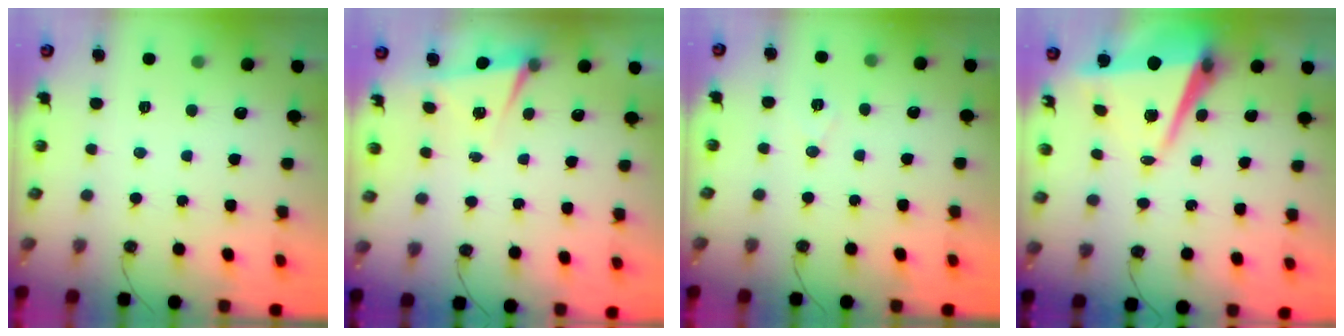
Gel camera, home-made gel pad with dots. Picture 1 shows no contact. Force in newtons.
{"total": 3.0, "press": 2.3, "slide": 1.9}
{"total": 6.0, "press": 4.0, "slide": 4.5}
{"total": 8.6, "press": 8.1, "slide": 3.0}